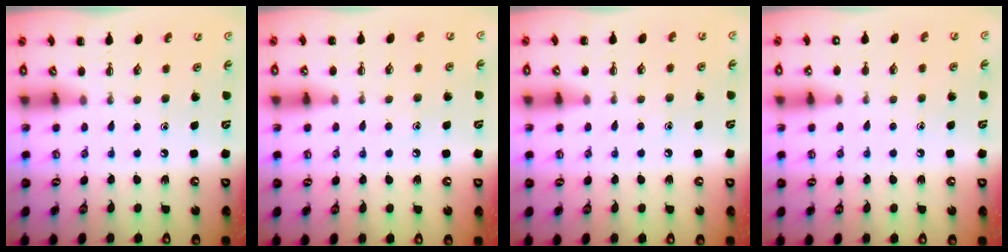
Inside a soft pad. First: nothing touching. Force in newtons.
{"total": 5.1, "press": 4.8, "slide": 1.5}
{"total": 5.1, "press": 4.9, "slide": 1.4}
{"total": 6.0, "press": 5.7, "slide": 2.0}